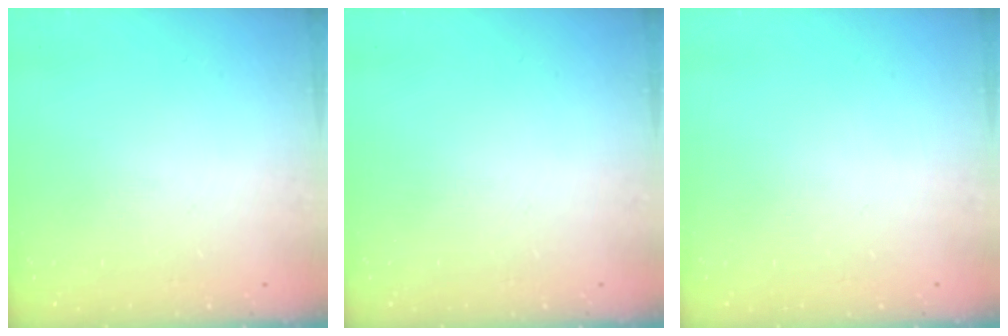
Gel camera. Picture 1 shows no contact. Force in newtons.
{"total": 0.0}
{"total": 0.0}